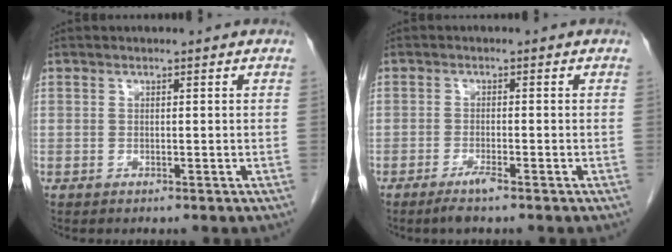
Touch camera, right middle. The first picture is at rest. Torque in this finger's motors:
{"motor_torque": [0.47, 0.00, 0.03, 0.04]}